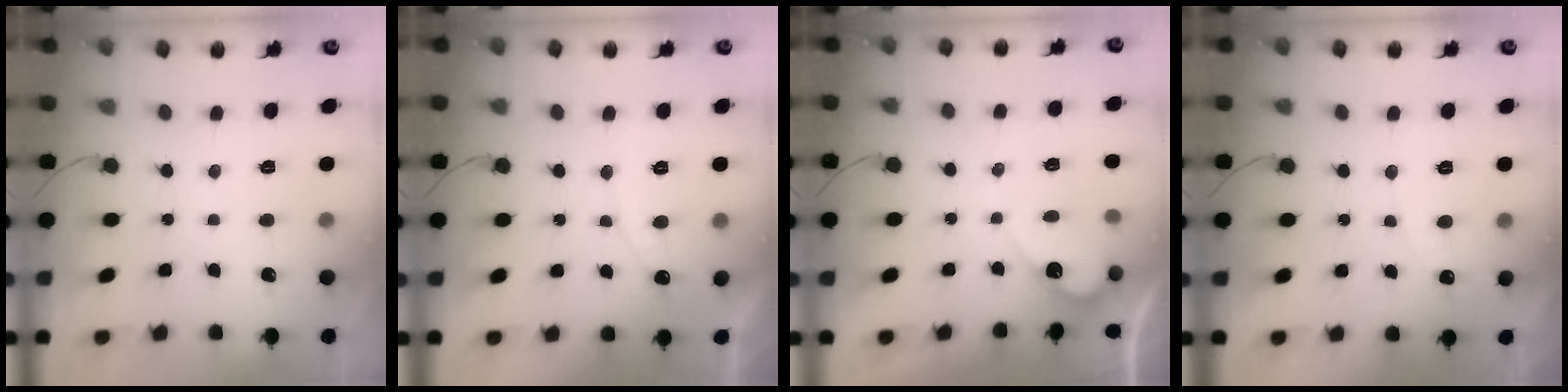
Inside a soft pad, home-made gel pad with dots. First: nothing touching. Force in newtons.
{"total": 5.9, "press": 5.9, "slide": 0.5}
{"total": 4.5, "press": 4.4, "slide": 0.4}
{"total": 3.1, "press": 3.1, "slide": 0.2}